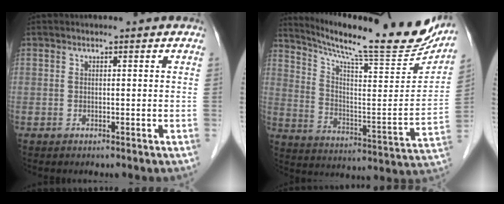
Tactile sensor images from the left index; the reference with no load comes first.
{"total": 24.8, "force": [22.2, 2.0, 10.9], "torque": [-0.178, -0.062, 0.309]}